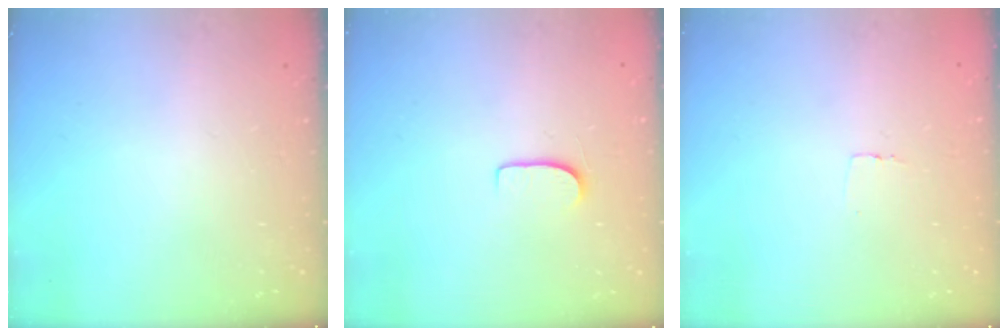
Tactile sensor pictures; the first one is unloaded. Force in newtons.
{"total": 5.9, "press": 5.9, "slide": 0.5}
{"total": 2.3, "press": 2.3, "slide": 0.1}